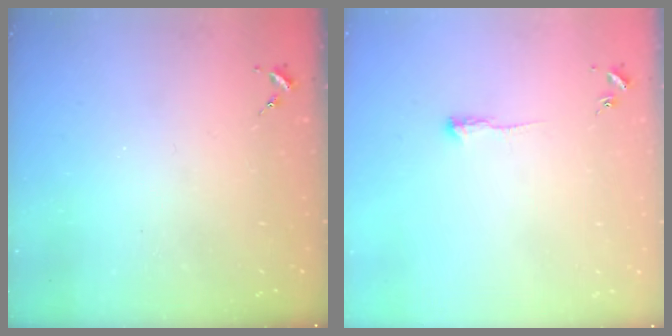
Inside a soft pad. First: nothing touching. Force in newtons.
{"total": 3.7, "press": 3.7, "slide": 0.5}